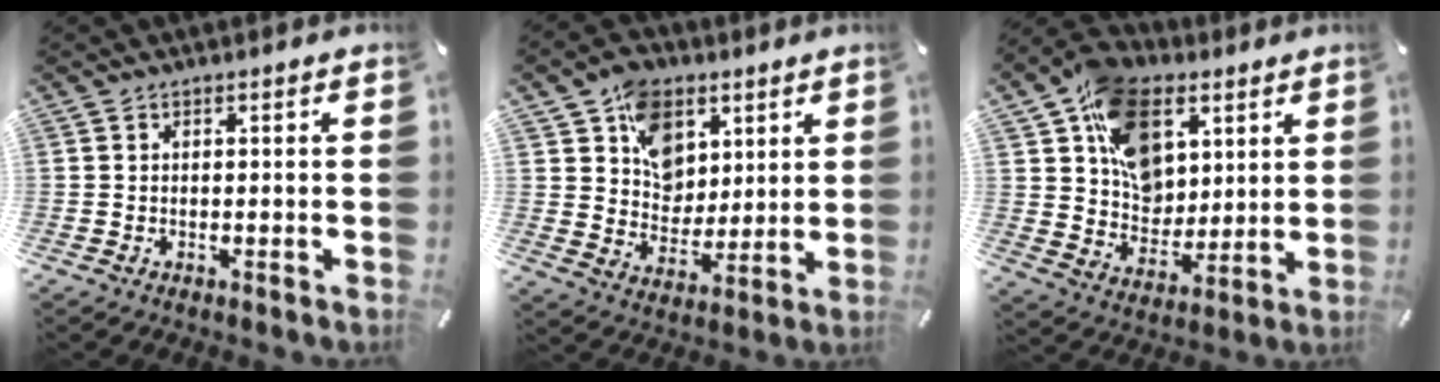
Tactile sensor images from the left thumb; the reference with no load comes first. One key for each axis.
{"total": 11.2, "fx": 5.1, "fy": 9.1, "fz": 4.0, "tx": -0.075, "ty": -0.017, "tz": 0.098}
{"total": 16.4, "fx": 6.7, "fy": 12.5, "fz": 8.2, "tx": -0.151, "ty": -0.015, "tz": 0.134}